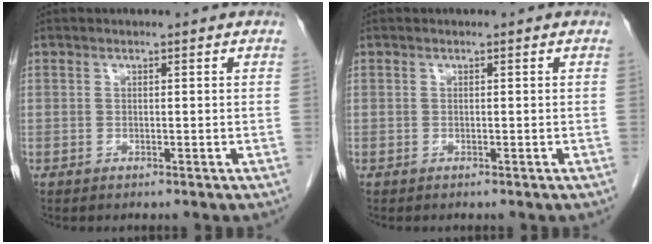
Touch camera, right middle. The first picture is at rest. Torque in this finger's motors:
{"motor_torque": [-0.18, 0.20, -0.03, 0.00]}